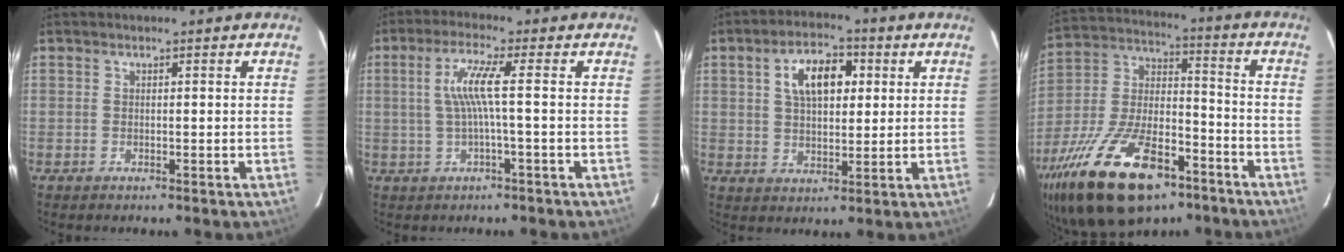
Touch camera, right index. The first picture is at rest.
{"total": 5.4, "force": [-0.2, -0.8, 5.4], "torque": [-0.112, 0.000, 0.003]}
{"total": 9.0, "force": [2.8, 5.0, 7.0], "torque": [-0.118, 0.027, 0.049]}
{"total": 26.8, "force": [-15.8, 12.3, 17.8], "torque": [-0.359, -0.014, -0.260]}